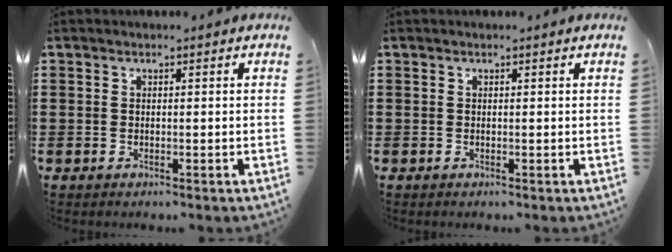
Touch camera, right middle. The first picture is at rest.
{"total": 0.0}